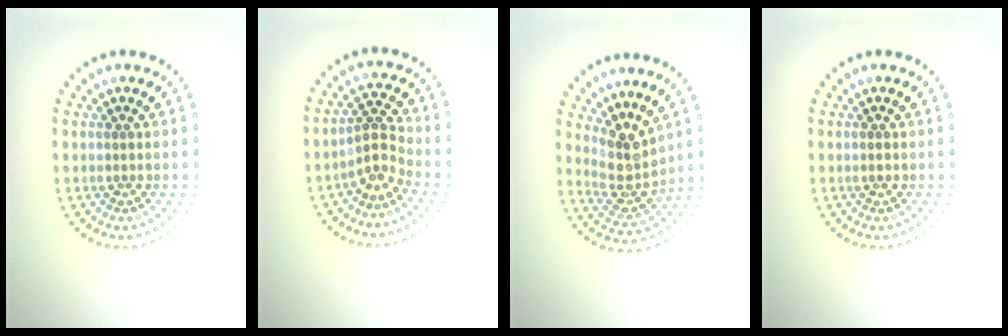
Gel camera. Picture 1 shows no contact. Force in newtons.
{"total": 2.4, "press": 1.7, "slide": 1.8}
{"total": 3.7, "press": 2.7, "slide": 2.5}
{"total": 0.7, "press": 0.7, "slide": 0.0}